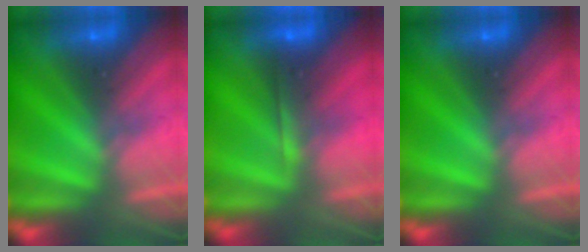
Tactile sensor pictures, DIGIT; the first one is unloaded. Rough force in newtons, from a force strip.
{"total": 1.8}
{"total": 0.0}